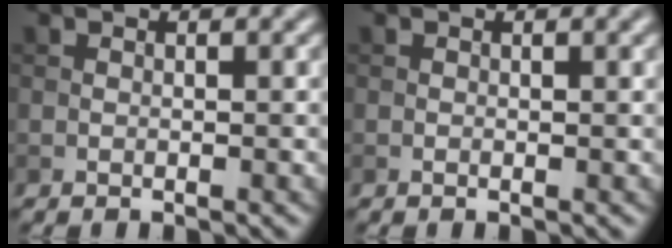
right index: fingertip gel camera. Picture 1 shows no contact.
{"total": 0.7, "force": [0.1, 0.1, 0.7], "torque": [-0.010, -0.001, 0.000]}